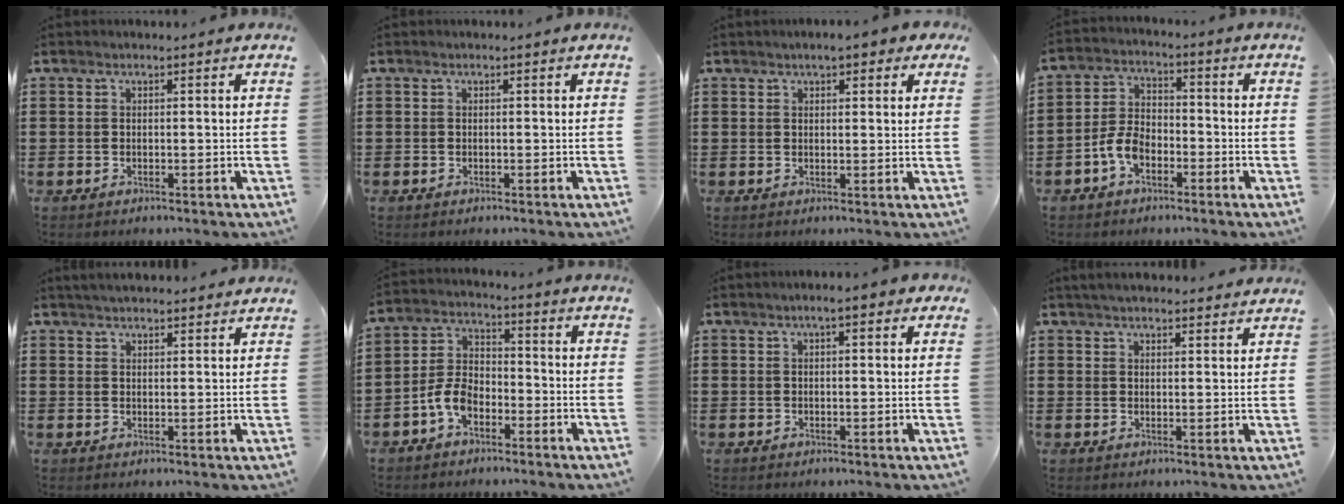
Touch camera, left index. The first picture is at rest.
{"total": 0.0}
{"total": 2.7, "force": [1.9, 0.7, 1.8], "torque": [-0.032, 0.005, 0.031]}
{"total": 5.5, "force": [-2.7, 3.1, 3.6], "torque": [-0.099, 0.002, -0.061]}
{"total": 2.5, "force": [2.5, 0.1, 0.4], "torque": [-0.013, -0.001, 0.047]}
{"total": 5.8, "force": [-3.1, 3.3, 3.5], "torque": [-0.097, 0.005, -0.068]}
{"total": 2.6, "force": [1.3, 0.5, 2.2], "torque": [-0.045, 0.005, 0.020]}
{"total": 3.0, "force": [2.9, 0.2, 0.7], "torque": [-0.020, -0.002, 0.055]}